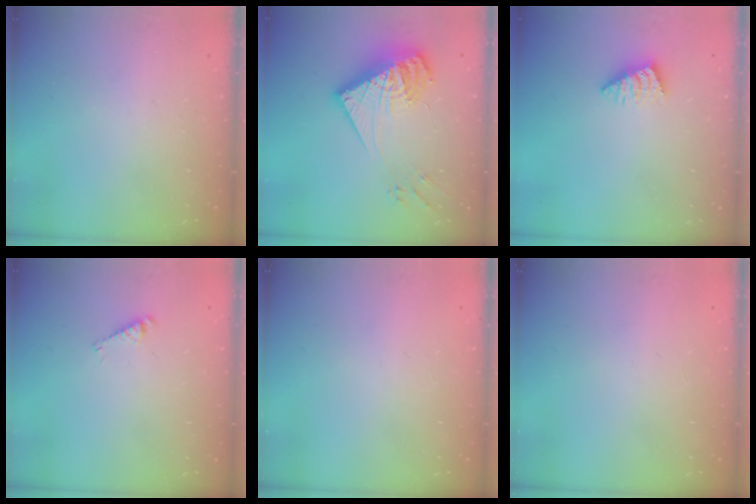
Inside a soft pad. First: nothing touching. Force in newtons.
{"total": 20.2, "press": 20.1, "slide": 1.8}
{"total": 2.4, "press": 2.3, "slide": 0.5}
{"total": 3.3, "press": 3.3, "slide": 0.3}
{"total": 0.0}
{"total": 0.0}